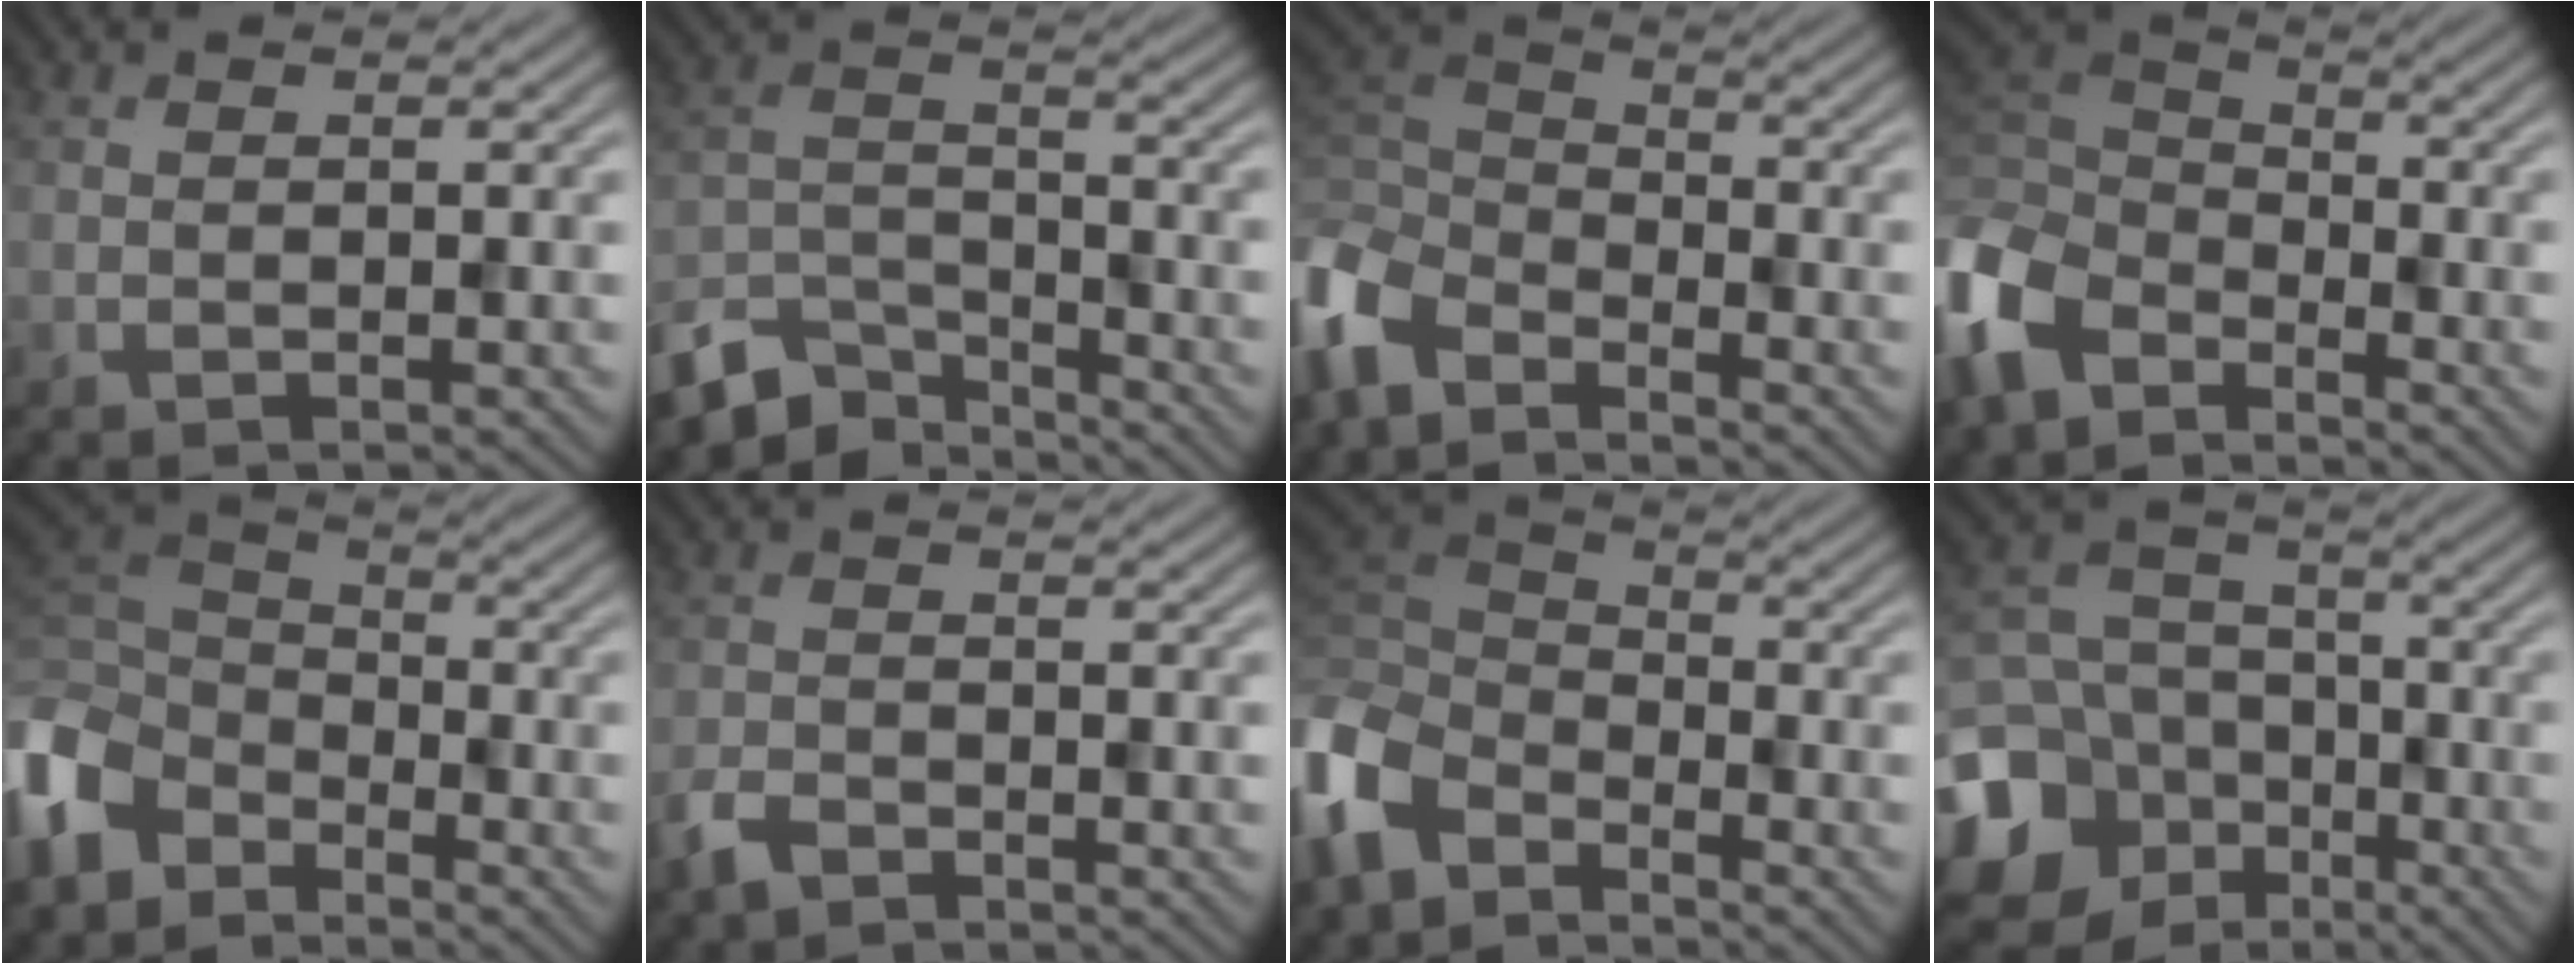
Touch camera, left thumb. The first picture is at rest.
{"total": 7.8, "force": [-6.6, 2.9, 2.9], "torque": [-0.064, -0.010, -0.142]}
{"total": 8.2, "force": [-5.8, 3.9, 4.2], "torque": [-0.114, -0.011, -0.137]}
{"total": 9.5, "force": [-5.6, 5.7, 5.2], "torque": [-0.145, -0.013, -0.132]}
{"total": 9.6, "force": [-5.7, 6.1, 4.8], "torque": [-0.136, -0.011, -0.133]}
{"total": 2.9, "force": [-2.3, 1.2, 1.3], "torque": [-0.029, -0.005, -0.057]}
{"total": 8.4, "force": [-5.1, 4.9, 4.5], "torque": [-0.124, -0.007, -0.125]}
{"total": 16.8, "force": [-7.4, 13.7, 6.4], "torque": [-0.211, -0.048, -0.135]}